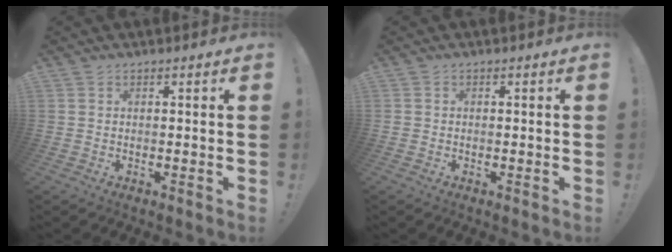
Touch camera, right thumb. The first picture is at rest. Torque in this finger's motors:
{"motor_torque": [-0.07, -0.13, -0.12, 0.09, 0.00]}